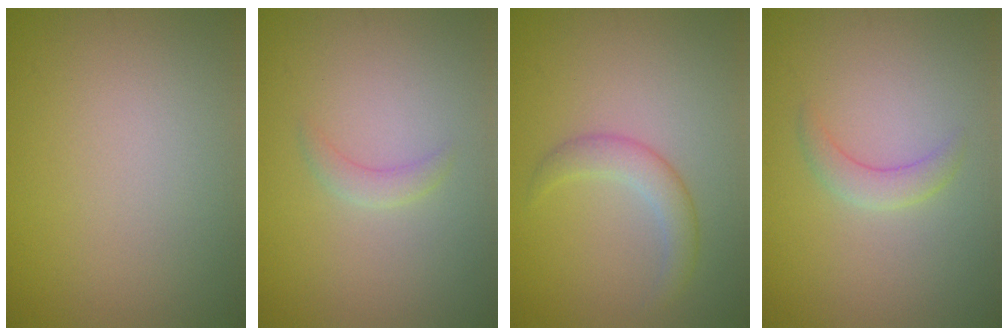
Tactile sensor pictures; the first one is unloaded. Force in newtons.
{"total": 1.2, "press": 1.2, "slide": 0.0}
{"total": 2.3, "press": 2.3, "slide": 0.0}
{"total": 1.7, "press": 1.7, "slide": 0.0}